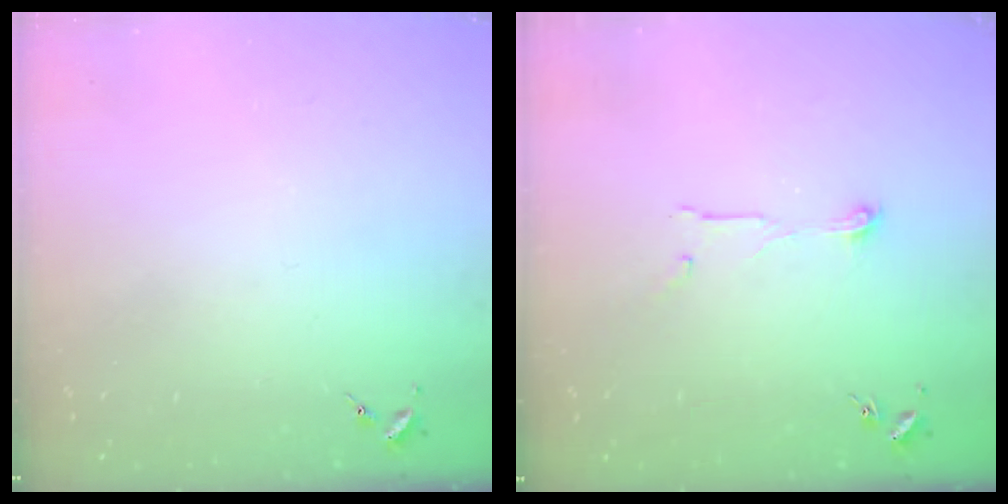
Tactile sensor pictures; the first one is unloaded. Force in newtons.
{"total": 5.4, "press": 5.4, "slide": 0.4}